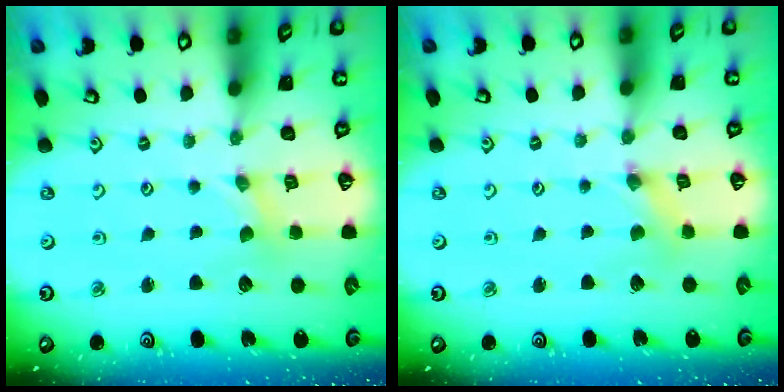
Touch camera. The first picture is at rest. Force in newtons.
{"total": 1.6, "press": 1.6, "slide": 0.3}